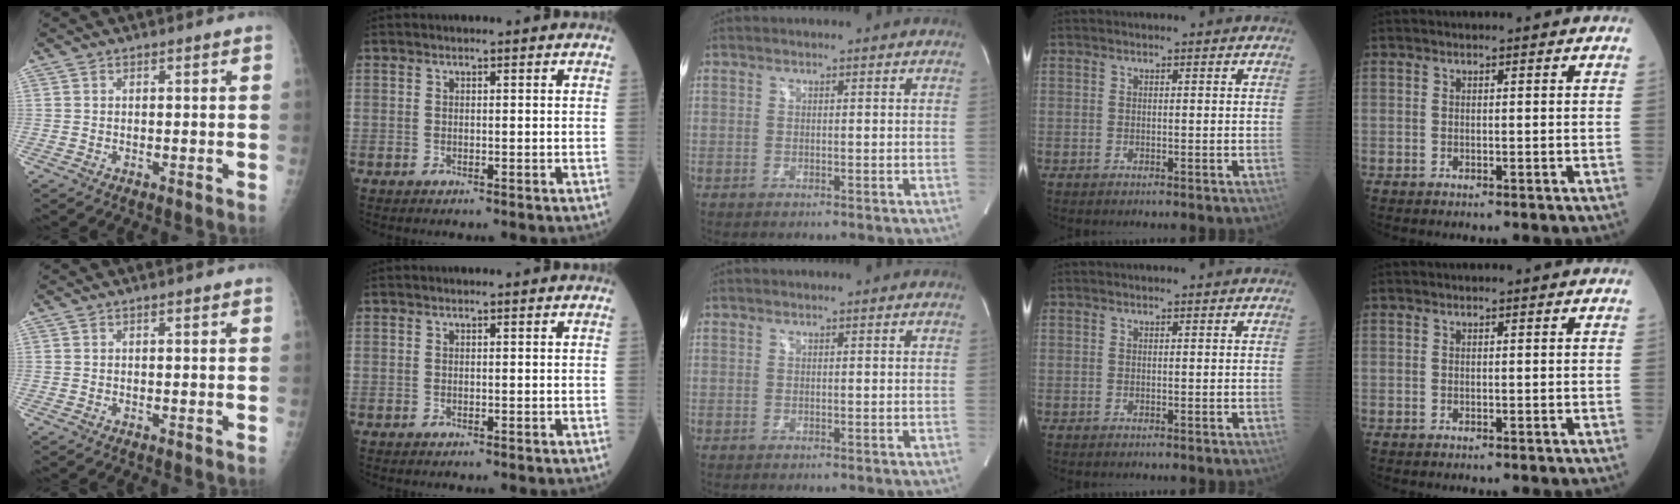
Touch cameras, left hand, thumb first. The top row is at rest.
{}